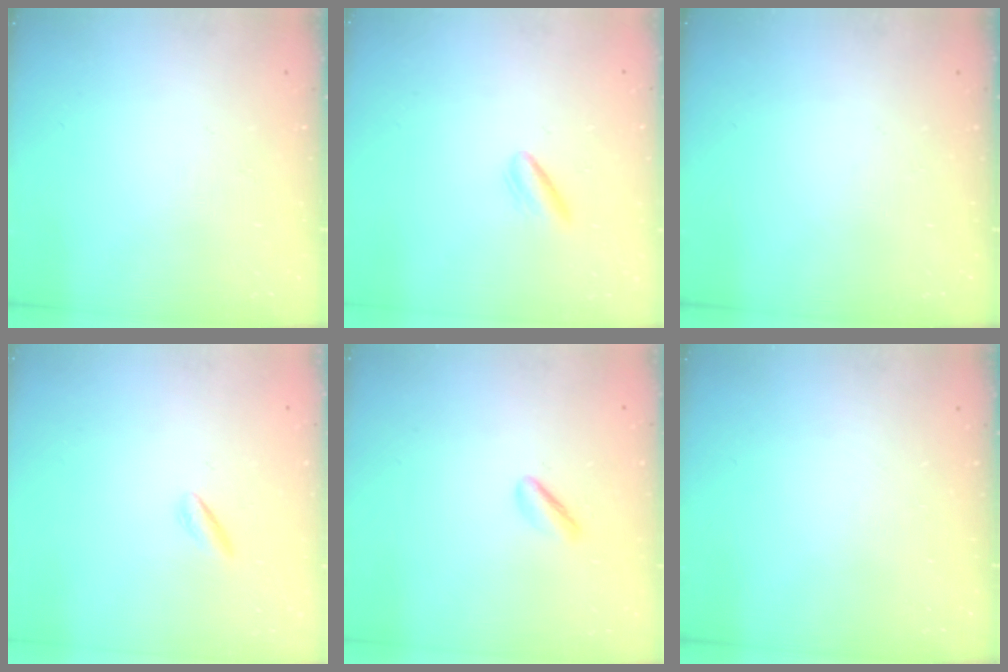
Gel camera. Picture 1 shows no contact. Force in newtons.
{"total": 2.5, "press": 2.4, "slide": 0.9}
{"total": 0.0}
{"total": 0.7, "press": 0.4, "slide": 0.5}
{"total": 2.2, "press": 1.9, "slide": 1.2}
{"total": 0.0}